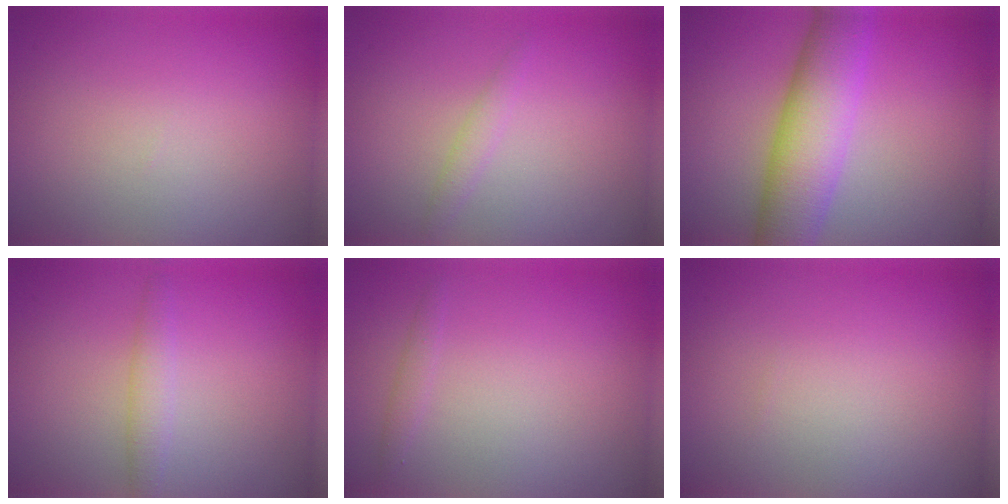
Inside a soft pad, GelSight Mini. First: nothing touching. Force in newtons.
{"total": 1.1, "press": 1.1, "slide": 0.0}
{"total": 7.8, "press": 7.8, "slide": 0.1}
{"total": 1.8, "press": 1.8, "slide": 0.1}
{"total": 0.8, "press": 0.8, "slide": 0.0}
{"total": 0.0}